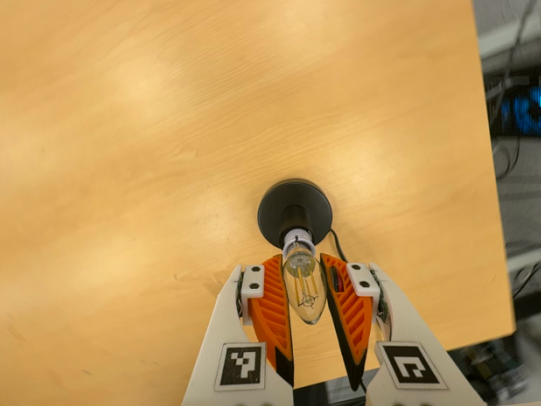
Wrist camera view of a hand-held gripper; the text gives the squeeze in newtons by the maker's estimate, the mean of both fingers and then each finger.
{"total": 11.0, "left": 9.9, "right": 12.2}